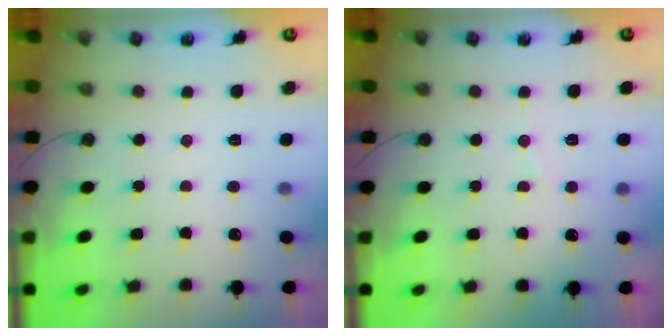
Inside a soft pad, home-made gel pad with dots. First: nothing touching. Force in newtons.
{"total": 4.0, "press": 4.0, "slide": 0.4}